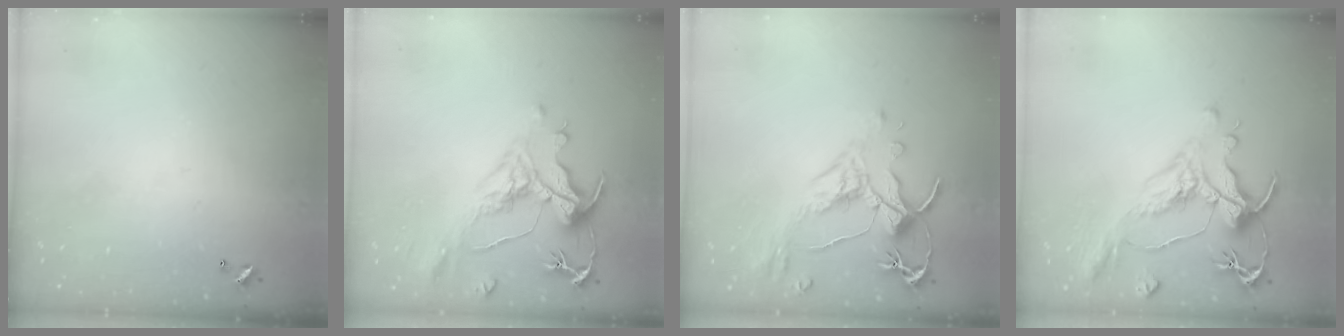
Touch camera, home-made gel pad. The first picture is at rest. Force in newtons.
{"total": 1.4, "press": 0.2, "slide": 1.4}
{"total": 2.6, "press": 2.2, "slide": 1.3}
{"total": 1.7, "press": 0.9, "slide": 1.4}